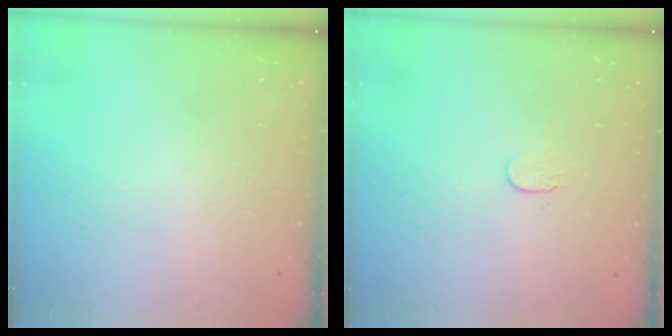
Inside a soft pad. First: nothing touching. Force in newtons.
{"total": 4.0, "press": 3.9, "slide": 0.5}